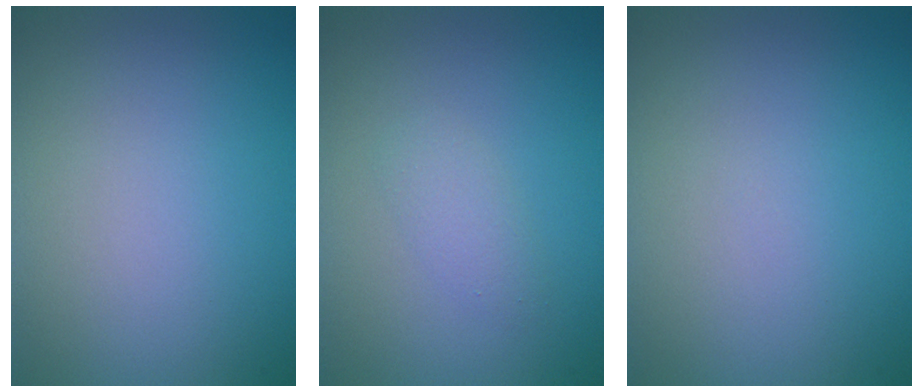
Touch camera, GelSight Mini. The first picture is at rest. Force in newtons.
{"total": 1.3, "press": 1.3, "slide": 0.0}
{"total": 0.0}